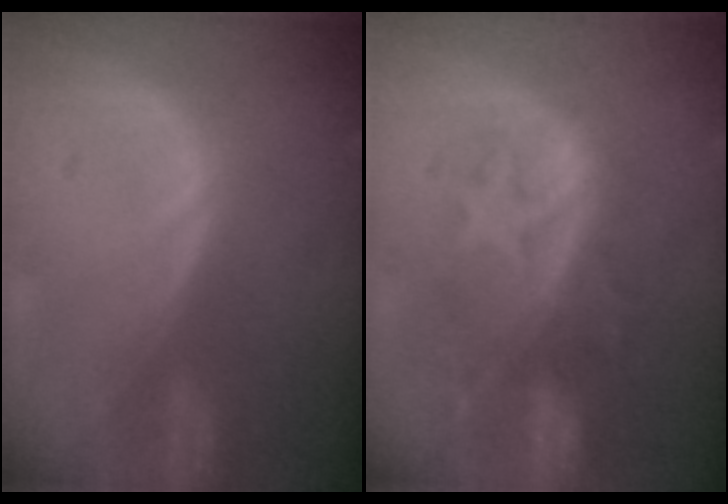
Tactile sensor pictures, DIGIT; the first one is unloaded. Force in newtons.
{"total": 10.0, "press": 8.9, "slide": 4.6}